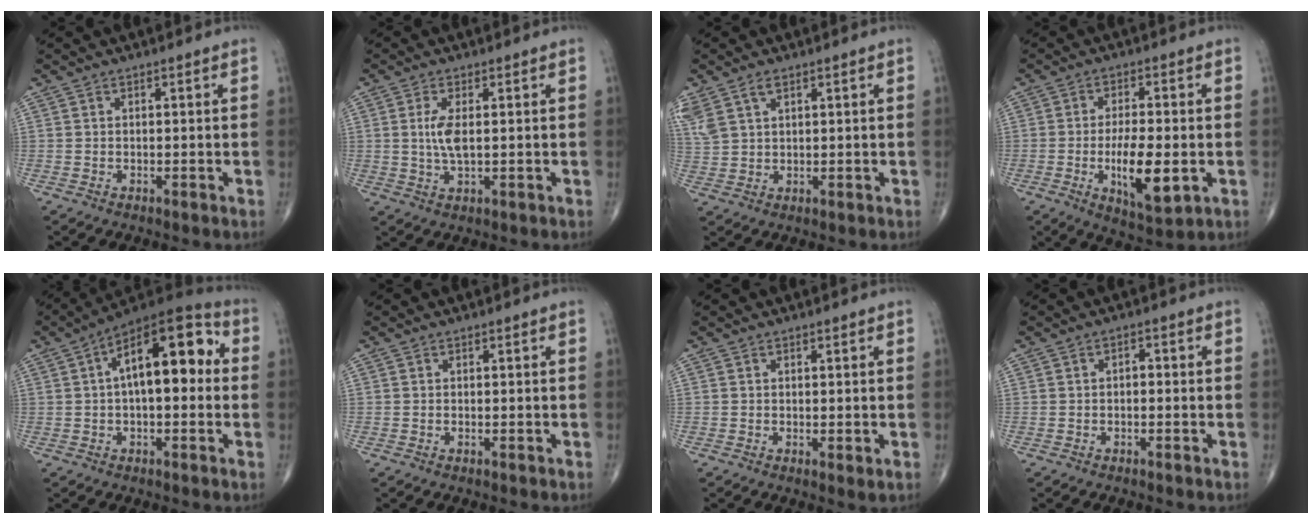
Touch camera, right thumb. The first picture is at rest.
{"total": 4.5, "force": [0.6, 1.6, 4.2], "torque": [-0.094, -0.006, 0.014]}
{"total": 7.5, "force": [4.0, 4.3, 4.7], "torque": [-0.122, 0.004, 0.089]}
{"total": 11.3, "force": [-2.5, 4.1, 10.2], "torque": [-0.166, -0.007, -0.035]}
{"total": 17.3, "force": [2.8, 7.9, 15.1], "torque": [-0.208, 0.041, 0.033]}
{"total": 0.0}
{"total": 1.3, "force": [0.0, 0.3, 1.2], "torque": [-0.021, -0.007, 0.002]}
{"total": 1.5, "force": [-0.1, 0.9, 1.1], "torque": [-0.010, 0.007, -0.007]}